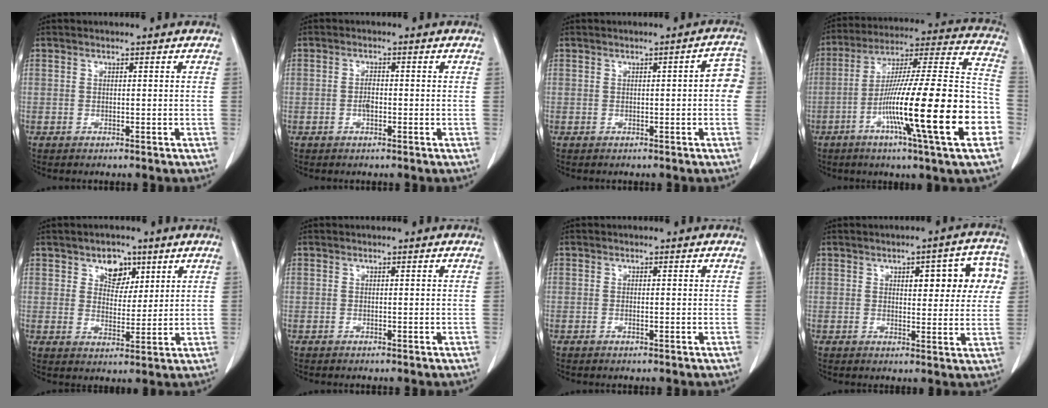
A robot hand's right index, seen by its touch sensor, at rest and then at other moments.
{"total": 1.6, "force": [-0.4, 0.7, 1.4], "torque": [-0.028, 0.003, -0.008]}
{"total": 3.8, "force": [0.1, 0.9, 3.7], "torque": [-0.035, 0.012, -0.006]}
{"total": 25.8, "force": [-8.3, 0.7, 24.4], "torque": [-0.345, -0.012, -0.144]}
{"total": 5.3, "force": [3.0, 3.5, 2.6], "torque": [-0.037, 0.004, 0.052]}
{"total": 0.0}
{"total": 0.6, "force": [-0.1, 0.1, 0.6], "torque": [-0.012, -0.001, -0.001]}
{"total": 9.9, "force": [3.0, 3.5, 8.8], "torque": [-0.094, 0.023, 0.034]}